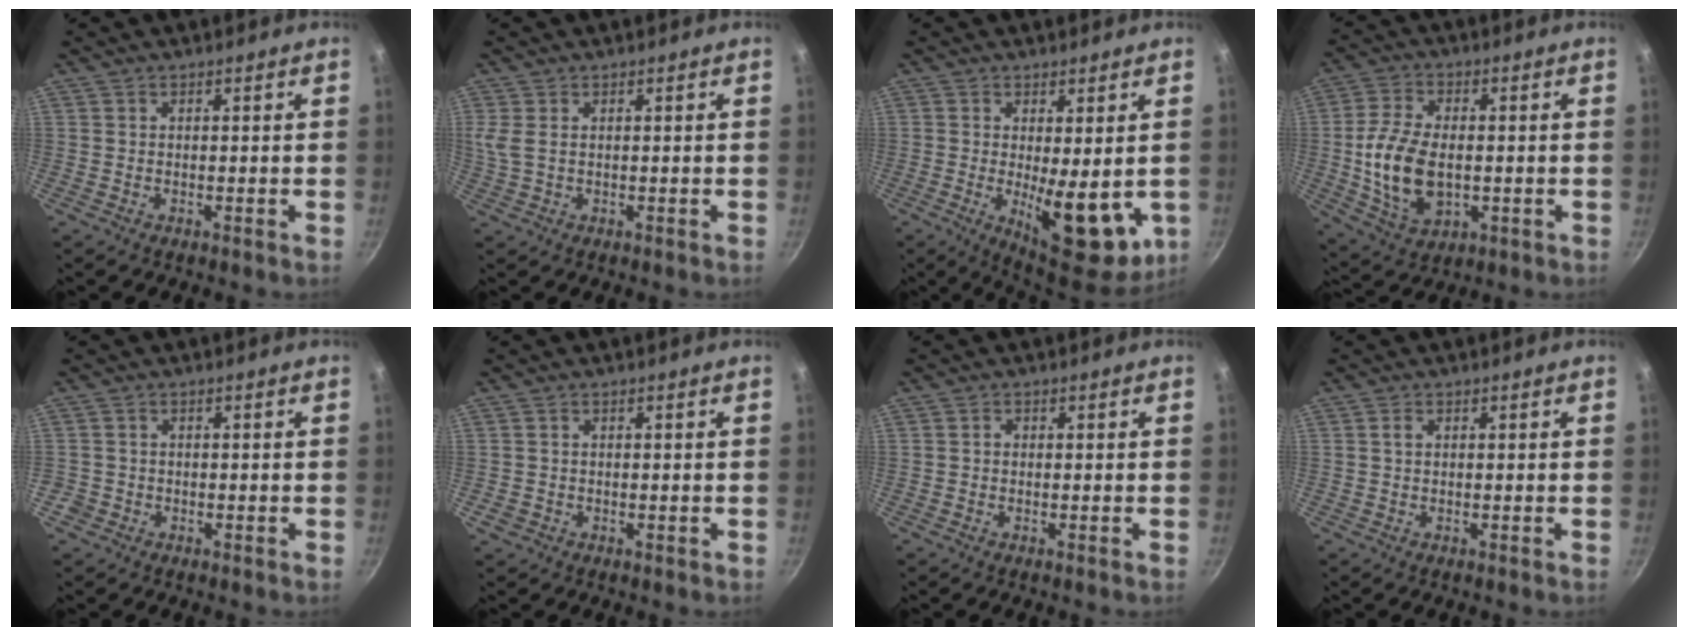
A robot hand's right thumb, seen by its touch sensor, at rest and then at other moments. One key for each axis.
{"total": 3.2, "fx": 0.8, "fy": 1.9, "fz": 2.5, "tx": -0.054, "ty": 0.001, "tz": 0.021}
{"total": 13.9, "fx": -1.6, "fy": 5.8, "fz": 12.5, "tx": -0.149, "ty": -0.019, "tz": -0.006}
{"total": 13.6, "fx": -0.9, "fy": 8.4, "fz": 10.7, "tx": -0.200, "ty": 0.005, "tz": -0.009}
{"total": 2.0, "fx": -0.9, "fy": 1.8, "fz": 0.4, "tx": -0.002, "ty": 0.010, "tz": -0.013}
{"total": 1.8, "fx": -0.5, "fy": 1.5, "fz": 0.7, "tx": -0.012, "ty": 0.002, "tz": -0.008}
{"total": 0.8, "fx": -0.1, "fy": 0.7, "fz": 0.4, "tx": -0.006, "ty": 0.005, "tz": -0.003}
{"total": 1.1, "fx": 0.2, "fy": 0.8, "fz": 0.7, "tx": -0.011, "ty": 0.005, "tz": 0.004}